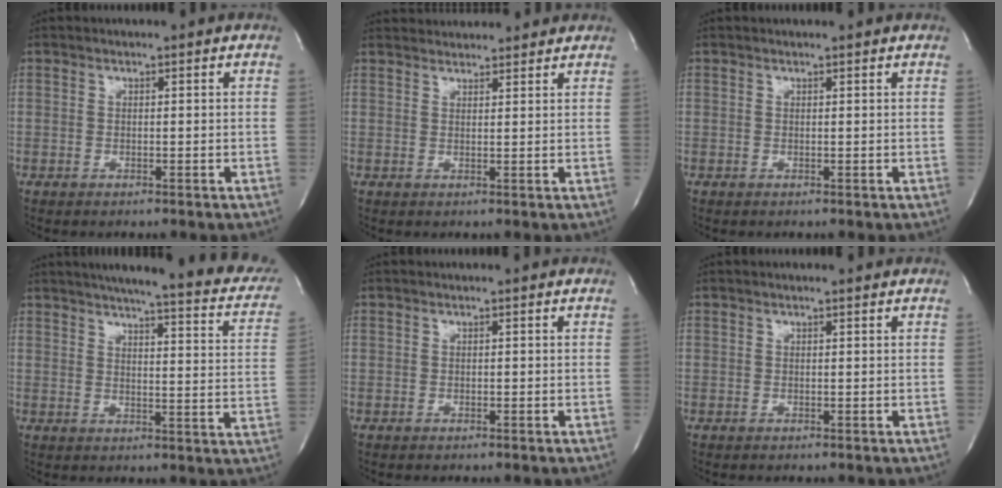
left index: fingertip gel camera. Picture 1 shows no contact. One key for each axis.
{"total": 7.9, "fx": 7.6, "fy": 1.5, "fz": 1.6, "tx": -0.020, "ty": 0.037, "tz": 0.096}
{"total": 1.2, "fx": 1.2, "fy": 0.0, "fz": 0.2, "tx": -0.010, "ty": 0.003, "tz": 0.013}
{"total": 23.1, "fx": 19.2, "fy": 3.1, "fz": 12.4, "tx": -0.165, "ty": -0.025, "tz": 0.215}
{"total": 0.0}
{"total": 0.5, "fx": 0.4, "fy": 0.0, "fz": 0.3, "tx": -0.010, "ty": 0.004, "tz": 0.007}